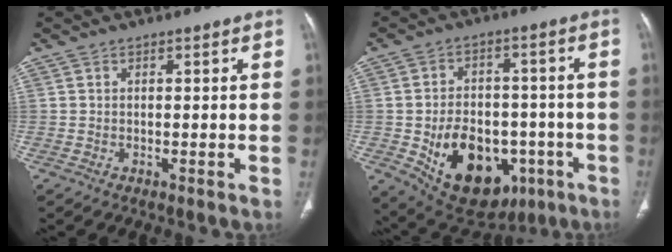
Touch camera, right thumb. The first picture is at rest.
{"total": 19.1, "force": [-6.2, 13.0, 12.5], "torque": [-0.166, 0.022, -0.068]}